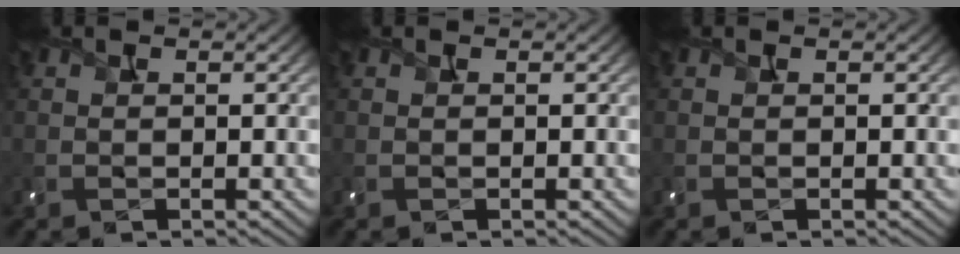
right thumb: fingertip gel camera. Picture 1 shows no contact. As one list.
[{"total": 0.0}, {"total": 0.0}]